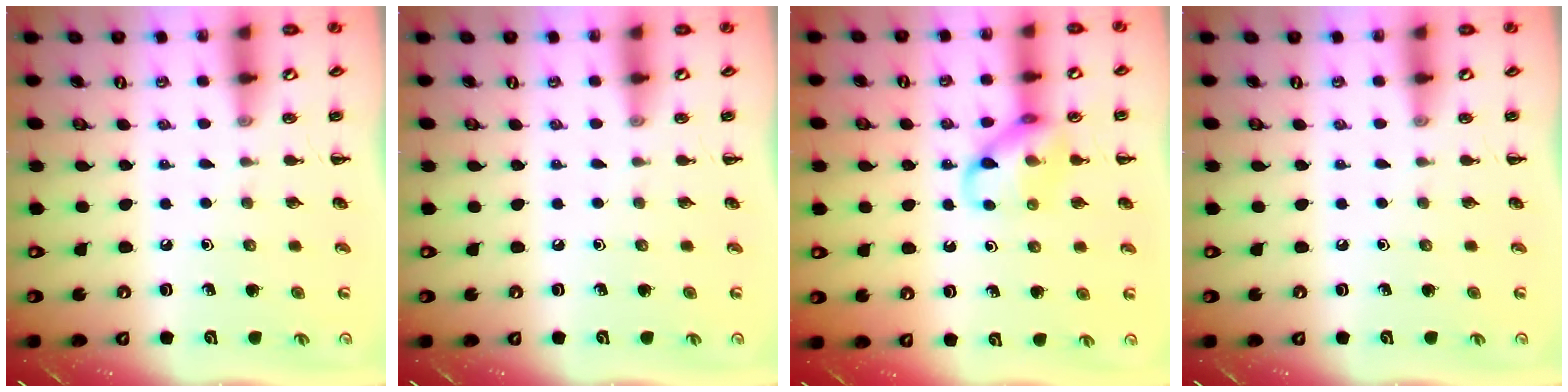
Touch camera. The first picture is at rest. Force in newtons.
{"total": 0.0}
{"total": 11.1, "press": 11.1, "slide": 1.0}
{"total": 0.0}